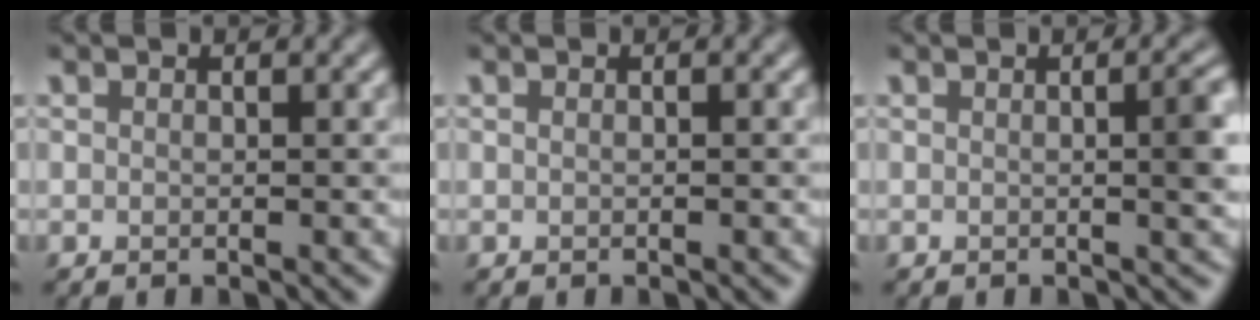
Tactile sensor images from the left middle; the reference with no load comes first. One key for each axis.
{"total": 0.0}
{"total": 3.2, "fx": 0.1, "fy": 0.8, "fz": 3.1, "tx": -0.034, "ty": 0.006, "tz": -0.004}